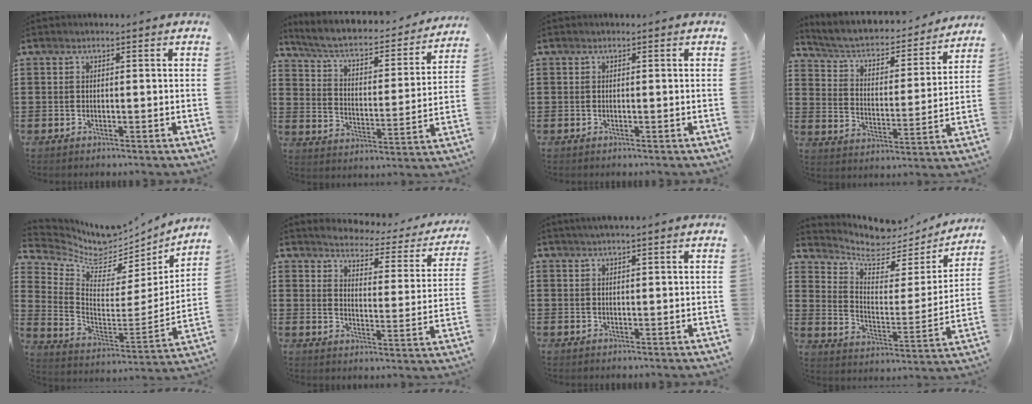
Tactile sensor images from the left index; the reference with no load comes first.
{"total": 4.4, "force": [3.6, 1.1, 2.3], "torque": [-0.065, -0.030, 0.052]}
{"total": 0.0}
{"total": 3.6, "force": [2.9, 1.4, 1.6], "torque": [-0.048, -0.024, 0.038]}
{"total": 5.7, "force": [5.0, 2.4, 1.0], "torque": [-0.057, -0.051, 0.084]}
{"total": 2.5, "force": [2.4, 0.2, 0.4], "torque": [-0.028, -0.027, 0.033]}
{"total": 1.3, "force": [1.1, 0.0, 0.7], "torque": [-0.014, 0.001, 0.021]}
{"total": 5.6, "force": [4.9, 2.3, 1.7], "torque": [-0.062, -0.032, 0.084]}